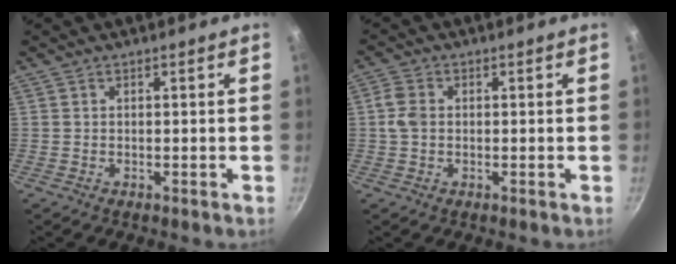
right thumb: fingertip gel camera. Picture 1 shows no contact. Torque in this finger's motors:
{"motor_torque": [0.48, 1.45, 0.72, 0.25, 0.10]}